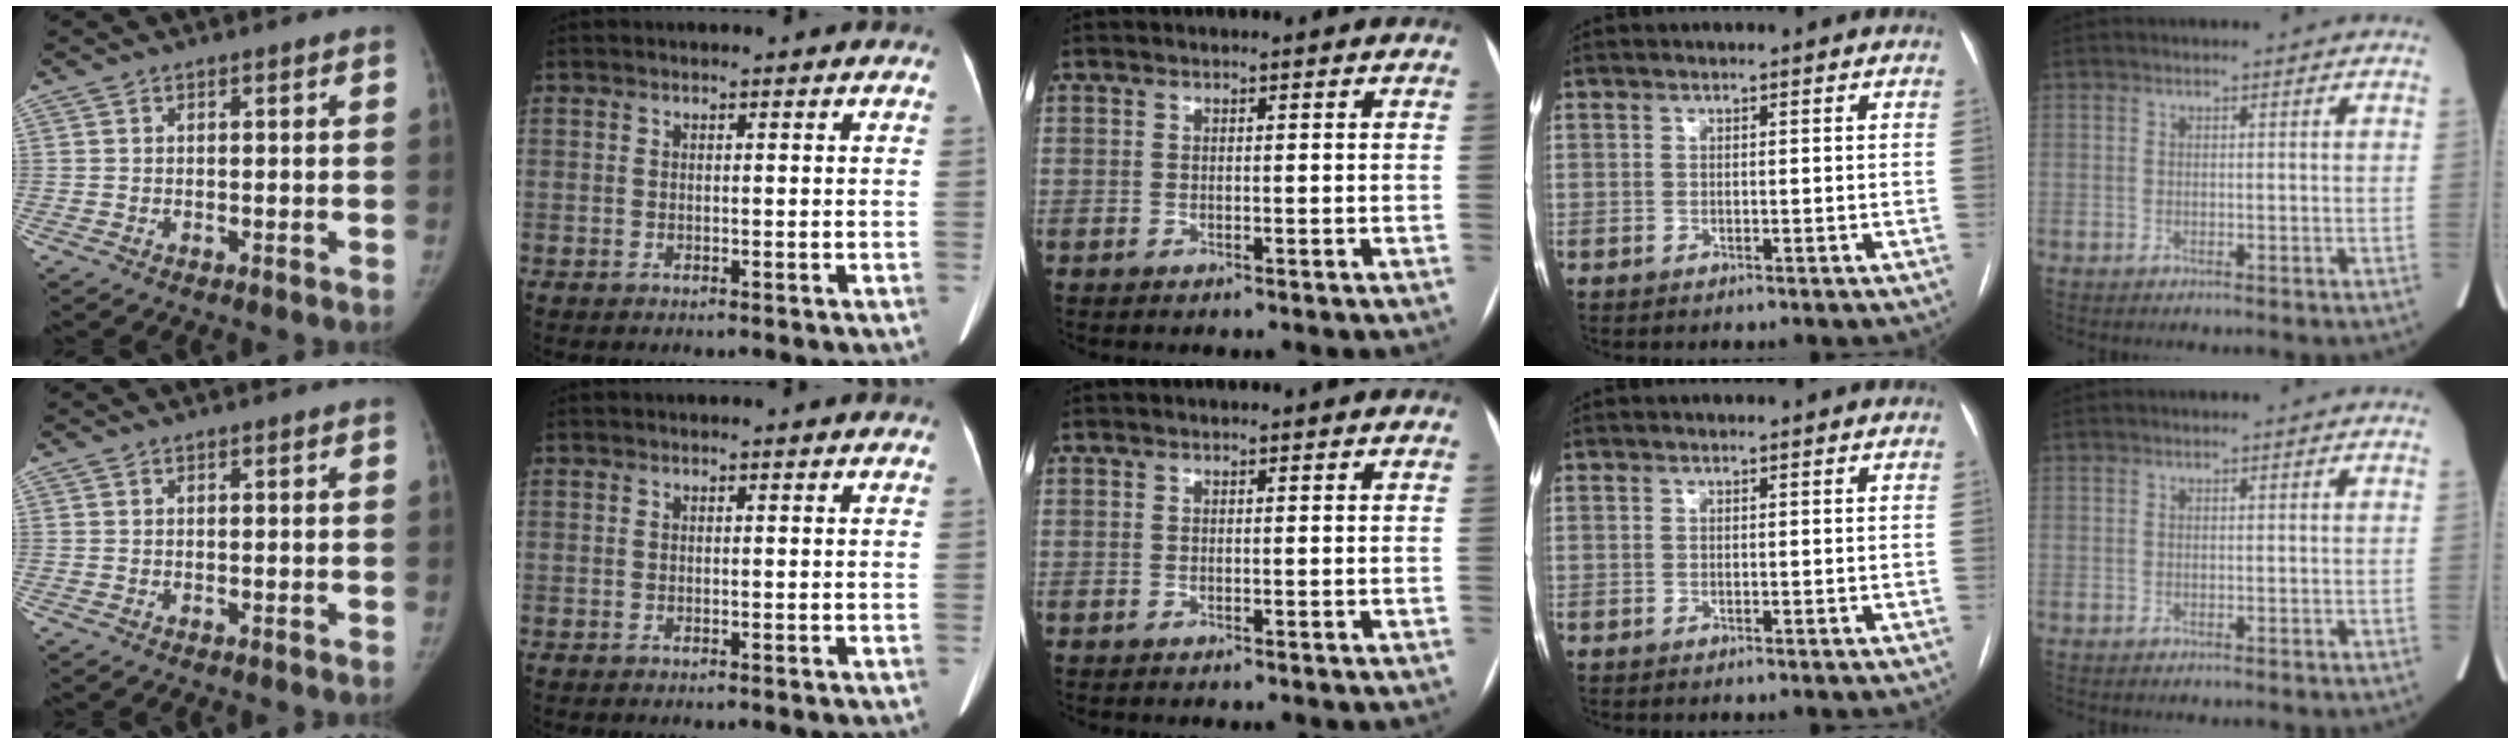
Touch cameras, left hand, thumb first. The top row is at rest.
{}